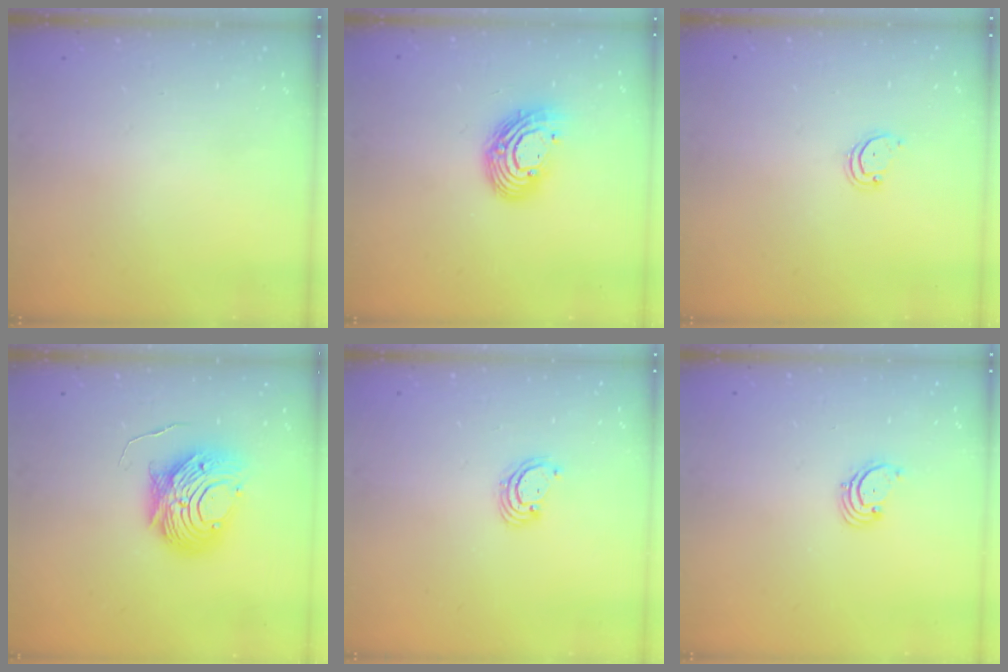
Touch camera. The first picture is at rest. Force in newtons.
{"total": 11.9, "press": 11.9, "slide": 1.0}
{"total": 2.6, "press": 2.6, "slide": 0.2}
{"total": 10.5, "press": 10.5, "slide": 1.0}
{"total": 3.1, "press": 3.1, "slide": 0.3}
{"total": 1.7, "press": 1.6, "slide": 0.2}